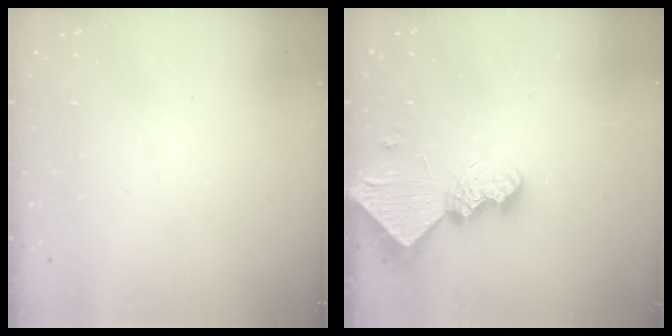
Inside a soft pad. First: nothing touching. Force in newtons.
{"total": 11.8, "press": 11.8, "slide": 1.3}